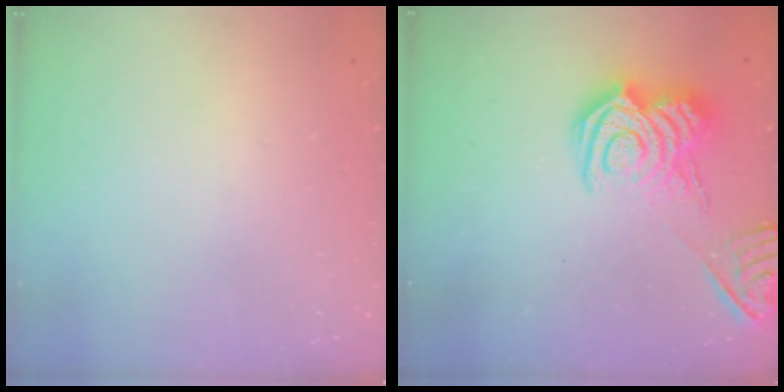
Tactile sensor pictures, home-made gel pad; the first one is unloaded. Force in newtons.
{"total": 12.7, "press": 12.6, "slide": 0.7}